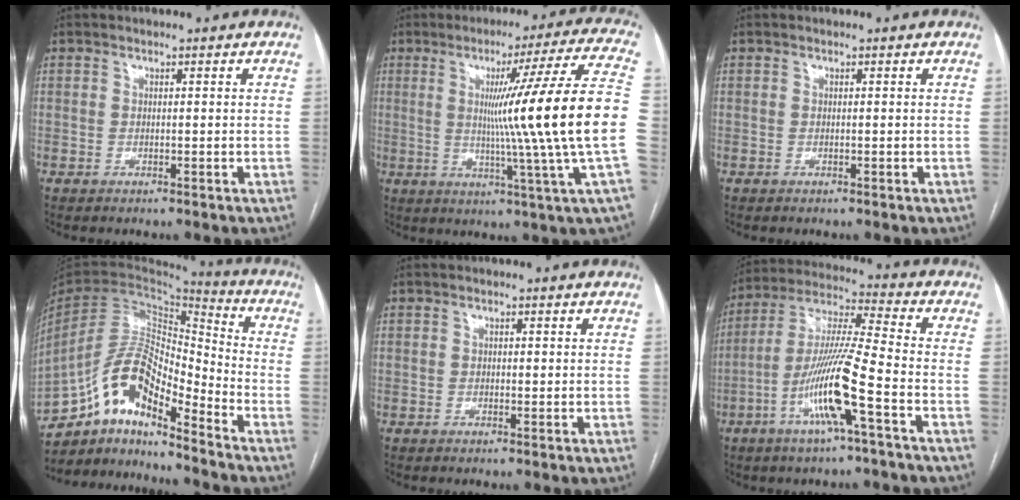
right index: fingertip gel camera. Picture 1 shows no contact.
{"total": 20.0, "force": [-0.1, -3.5, 19.7], "torque": [-0.255, -0.010, -0.018]}
{"total": 0.0}
{"total": 14.4, "force": [-10.3, 3.5, 9.4], "torque": [-0.177, 0.034, -0.186]}
{"total": 0.7, "force": [0.1, 0.4, 0.6], "torque": [-0.010, 0.001, 0.001]}
{"total": 13.4, "force": [-5.2, -0.3, 12.3], "torque": [-0.248, 0.001, -0.103]}